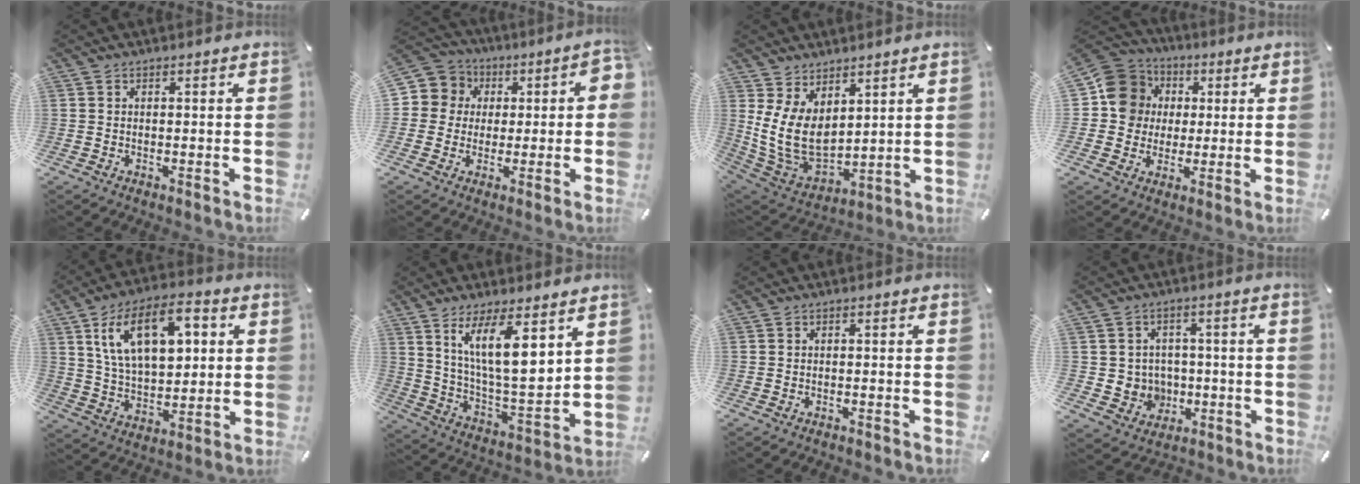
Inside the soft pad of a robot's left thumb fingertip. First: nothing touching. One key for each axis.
{"total": 7.9, "fx": -0.1, "fy": 7.7, "fz": 1.8, "tx": -0.032, "ty": 0.005, "tz": -0.004}
{"total": 11.4, "fx": 2.6, "fy": 8.0, "fz": 7.8, "tx": -0.179, "ty": -0.028, "tz": 0.058}
{"total": 11.1, "fx": 1.4, "fy": 10.7, "fz": 2.8, "tx": -0.043, "ty": 0.001, "tz": 0.032}
{"total": 17.2, "fx": 6.7, "fy": 9.5, "fz": 12.7, "tx": -0.227, "ty": -0.003, "tz": 0.113}
{"total": 14.8, "fx": 8.8, "fy": 4.5, "fz": 11.1, "tx": -0.208, "ty": -0.043, "tz": 0.149}
{"total": 1.1, "fx": -1.1, "fy": 0.3, "fz": 0.3, "tx": -0.006, "ty": 0.002, "tz": -0.021}
{"total": 6.9, "fx": -0.3, "fy": 6.9, "fz": 0.8, "tx": -0.024, "ty": -0.003, "tz": 0.002}